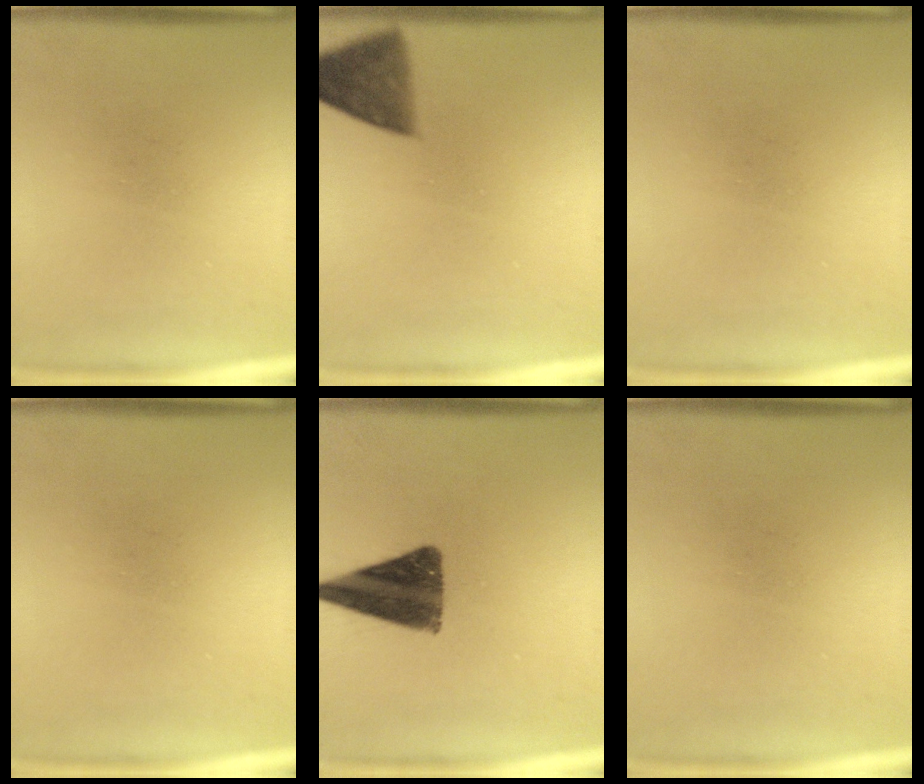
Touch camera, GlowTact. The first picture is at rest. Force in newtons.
{"total": 7.4}
{"total": 0.0}
{"total": 0.0}
{"total": 12.2}
{"total": 0.0}